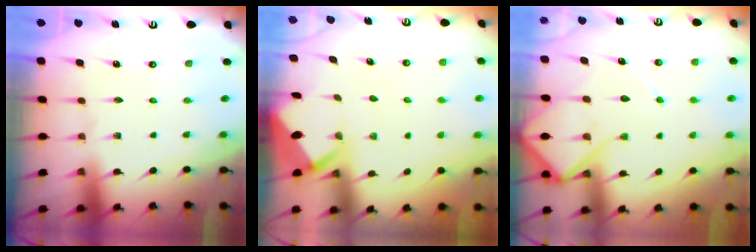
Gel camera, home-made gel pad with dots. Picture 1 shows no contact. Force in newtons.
{"total": 2.8, "press": 2.8, "slide": 0.3}
{"total": 10.3, "press": 10.2, "slide": 1.0}